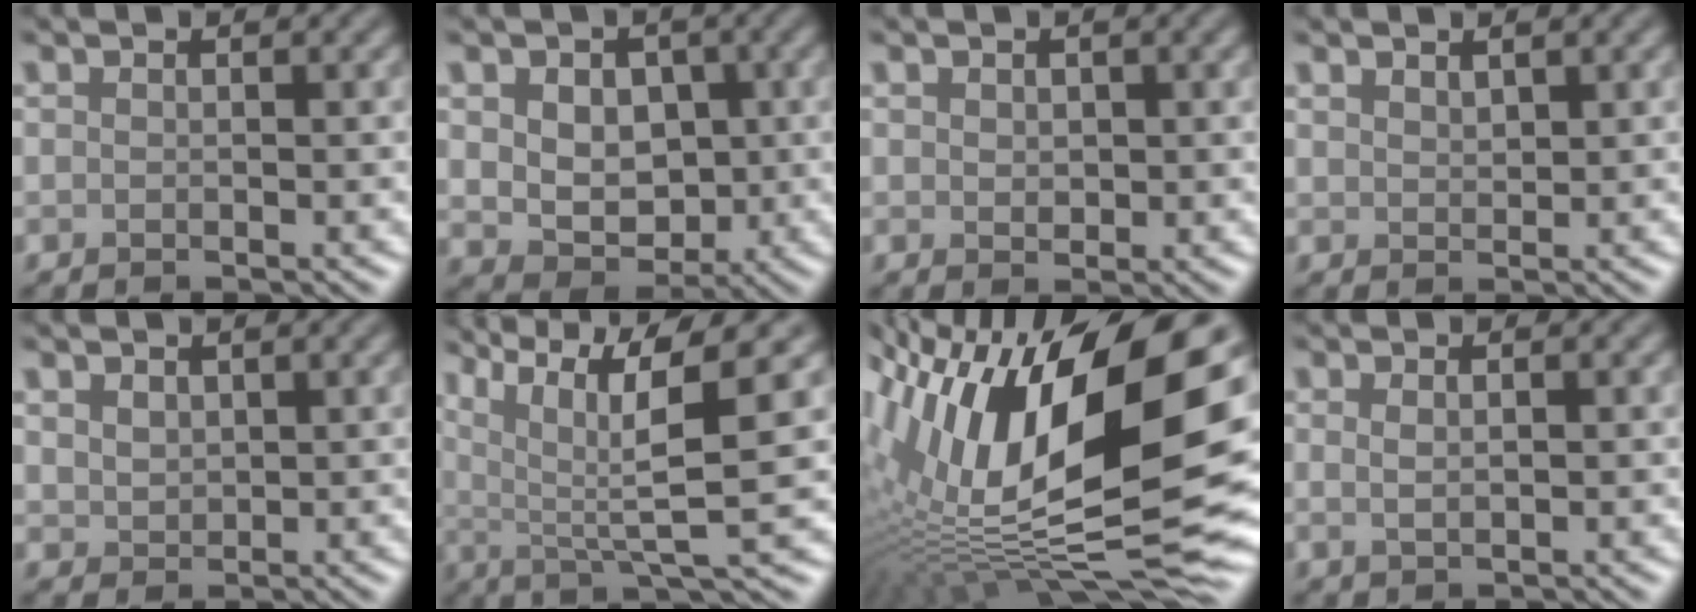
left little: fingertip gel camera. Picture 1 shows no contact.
{"total": 6.1, "force": [0.8, 4.7, 3.8], "torque": [-0.057, 0.006, 0.011]}
{"total": 1.1, "force": [0.4, 0.9, 0.6], "torque": [-0.011, -0.004, 0.010]}
{"total": 1.2, "force": [1.0, 0.5, 0.5], "torque": [-0.013, 0.000, 0.022]}
{"total": 1.5, "force": [0.9, 1.1, 0.6], "torque": [-0.014, -0.001, 0.021]}
{"total": 8.8, "force": [3.2, 1.8, 8.0], "torque": [-0.130, 0.013, 0.058]}
{"total": 20.8, "force": [3.4, 9.5, 18.2], "torque": [-0.342, -0.004, 0.060]}
{"total": 1.2, "force": [0.3, 0.4, 1.1], "torque": [-0.024, 0.000, 0.007]}